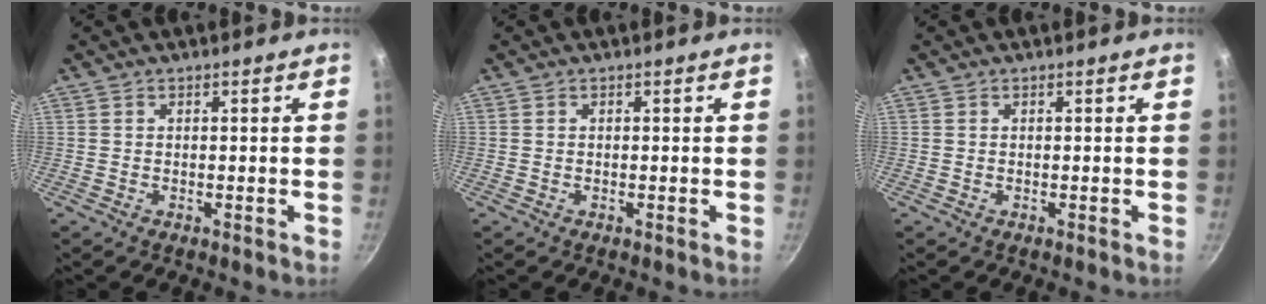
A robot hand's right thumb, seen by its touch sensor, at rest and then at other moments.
{"total": 0.0}
{"total": 0.0}